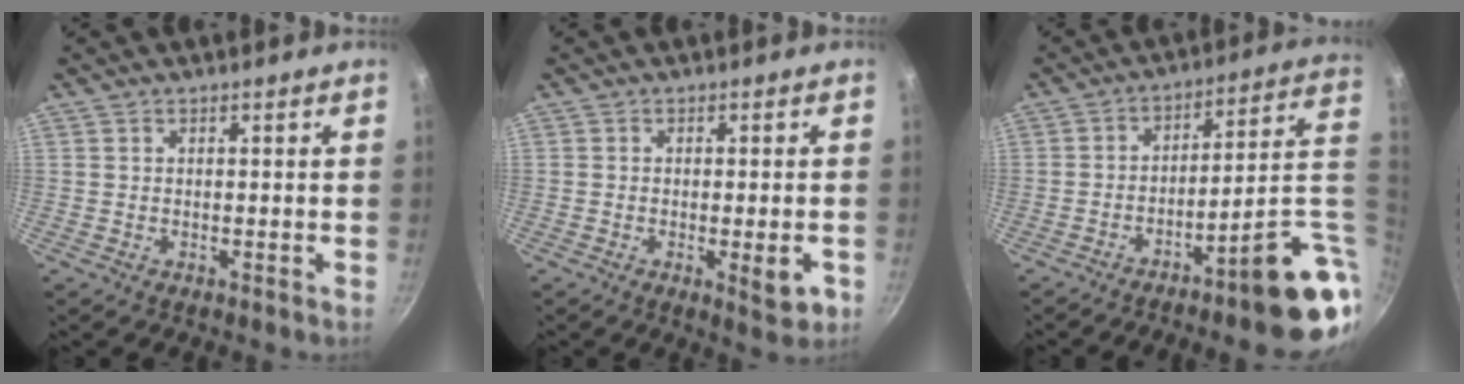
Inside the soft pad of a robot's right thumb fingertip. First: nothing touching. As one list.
[{"total": 5.2, "force": [-1.6, 1.6, 4.7], "torque": [-0.057, -0.002, -0.020]}, {"total": 18.2, "force": [-4.7, 5.0, 16.8], "torque": [-0.190, 0.035, -0.060]}]